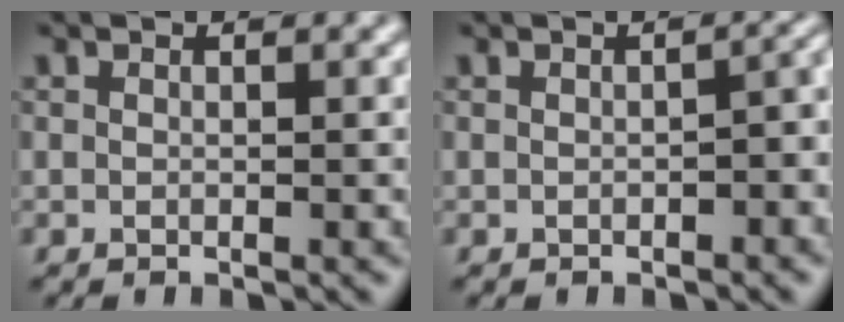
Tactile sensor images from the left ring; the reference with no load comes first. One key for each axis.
{"total": 1.9, "fx": -0.6, "fy": 0.7, "fz": 1.7, "tx": -0.023, "ty": 0.005, "tz": -0.006}